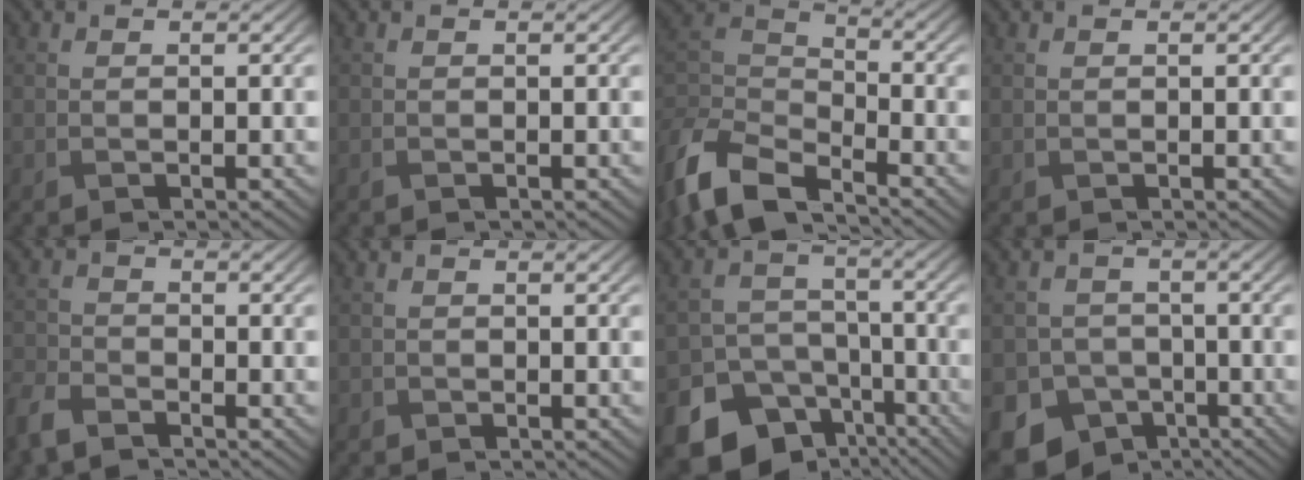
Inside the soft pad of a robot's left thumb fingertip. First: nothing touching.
{"total": 0.0}
{"total": 9.6, "force": [-7.2, 3.6, 5.3], "torque": [-0.124, -0.011, -0.152]}
{"total": 0.0}
{"total": 4.9, "force": [-4.1, 1.7, 2.0], "torque": [-0.050, -0.009, -0.094]}
{"total": 0.6, "force": [-0.6, 0.1, 0.0], "torque": [0.001, -0.002, -0.010]}
{"total": 15.9, "force": [-10.1, 11.2, 5.2], "torque": [-0.137, -0.066, -0.143]}
{"total": 10.2, "force": [-6.2, 7.5, 3.1], "torque": [-0.061, -0.032, -0.115]}